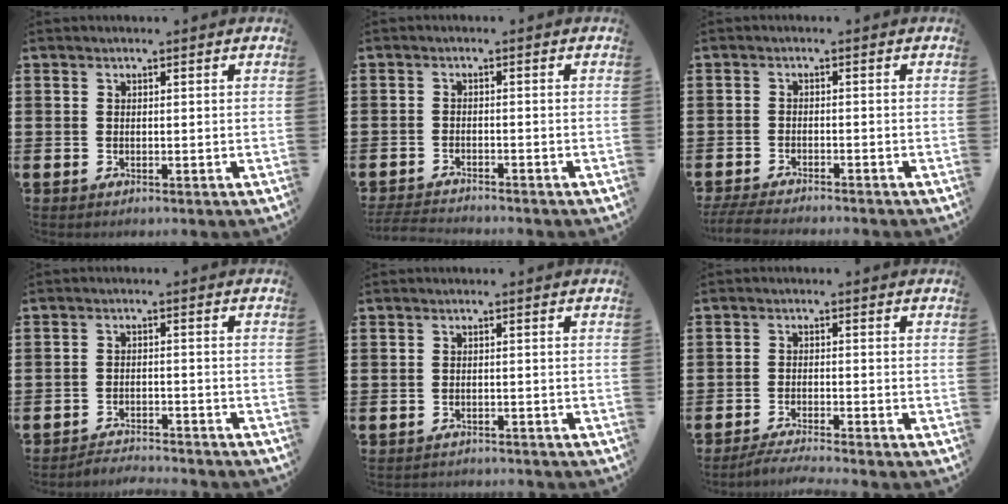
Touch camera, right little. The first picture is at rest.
{"total": 2.1, "force": [-2.1, 0.0, 0.3], "torque": [-0.005, 0.003, -0.044]}
{"total": 2.6, "force": [-2.4, 0.0, 0.8], "torque": [-0.012, 0.001, -0.047]}
{"total": 2.5, "force": [-2.5, -0.1, -0.2], "torque": [-0.002, 0.005, -0.054]}
{"total": 1.1, "force": [-1.1, 0.0, -0.1], "torque": [-0.001, 0.002, -0.023]}
{"total": 2.4, "force": [-2.2, -0.3, 0.9], "torque": [-0.013, 0.002, -0.041]}